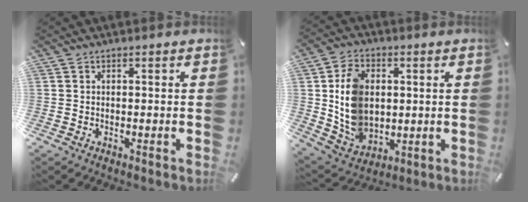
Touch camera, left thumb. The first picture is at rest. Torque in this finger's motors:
{"motor_torque": [1.92, 3.09, 0.36, -0.06, 0.21]}